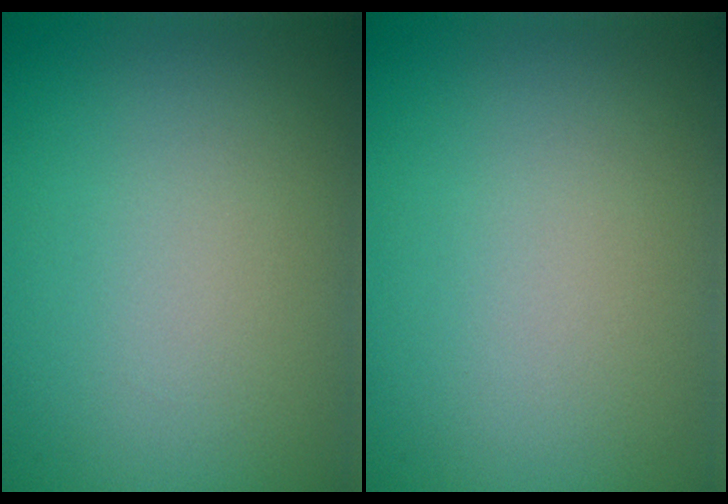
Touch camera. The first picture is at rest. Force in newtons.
{"total": 0.0}